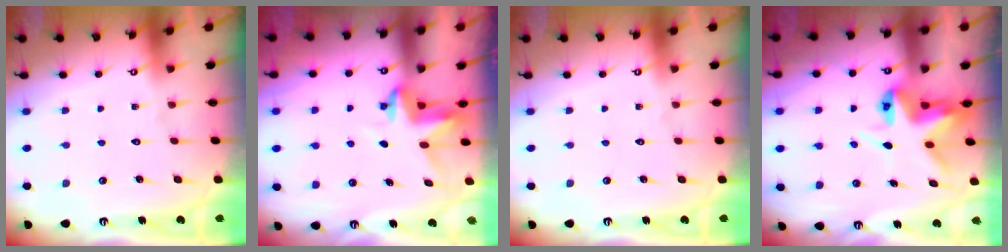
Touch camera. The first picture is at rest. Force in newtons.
{"total": 3.9, "press": 3.9, "slide": 0.4}
{"total": 0.0}
{"total": 6.9, "press": 6.8, "slide": 0.6}